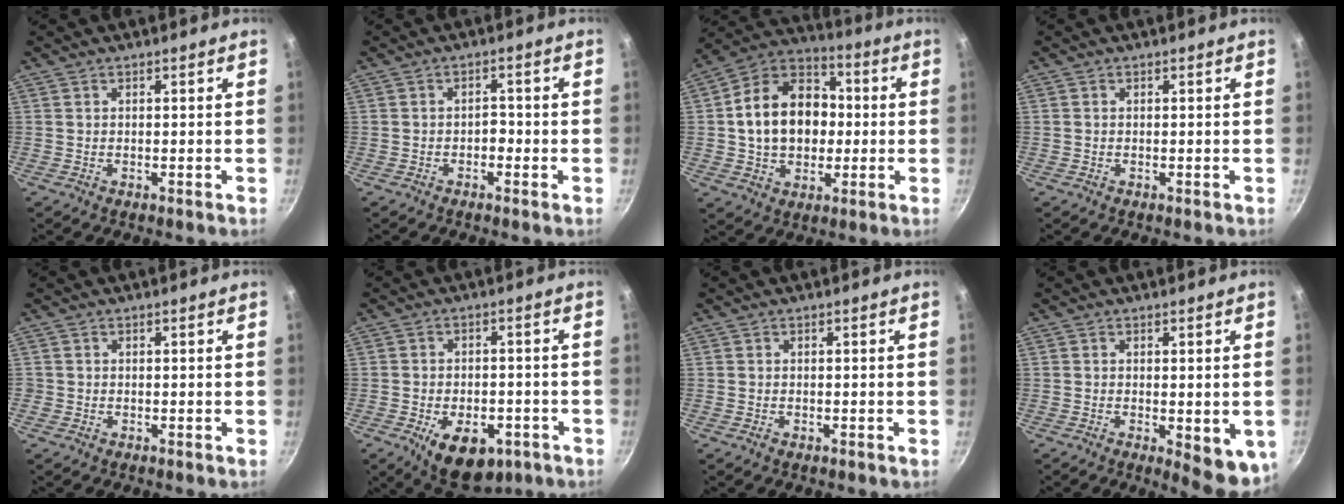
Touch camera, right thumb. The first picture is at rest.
{"total": 2.0, "force": [-1.0, 1.2, 1.2], "torque": [-0.008, 0.016, -0.017]}
{"total": 17.5, "force": [0.5, 13.3, 11.3], "torque": [-0.161, 0.032, -0.002]}
{"total": 0.0}
{"total": 0.8, "force": [-0.3, 0.7, 0.1], "torque": [-0.001, 0.001, -0.006]}
{"total": 12.6, "force": [-5.6, 7.4, 8.4], "torque": [-0.097, 0.013, -0.069]}
{"total": 0.6, "force": [-0.3, 0.4, 0.3], "torque": [-0.004, -0.001, -0.008]}
{"total": 7.9, "force": [-1.7, 3.0, 7.1], "torque": [-0.070, -0.004, -0.014]}